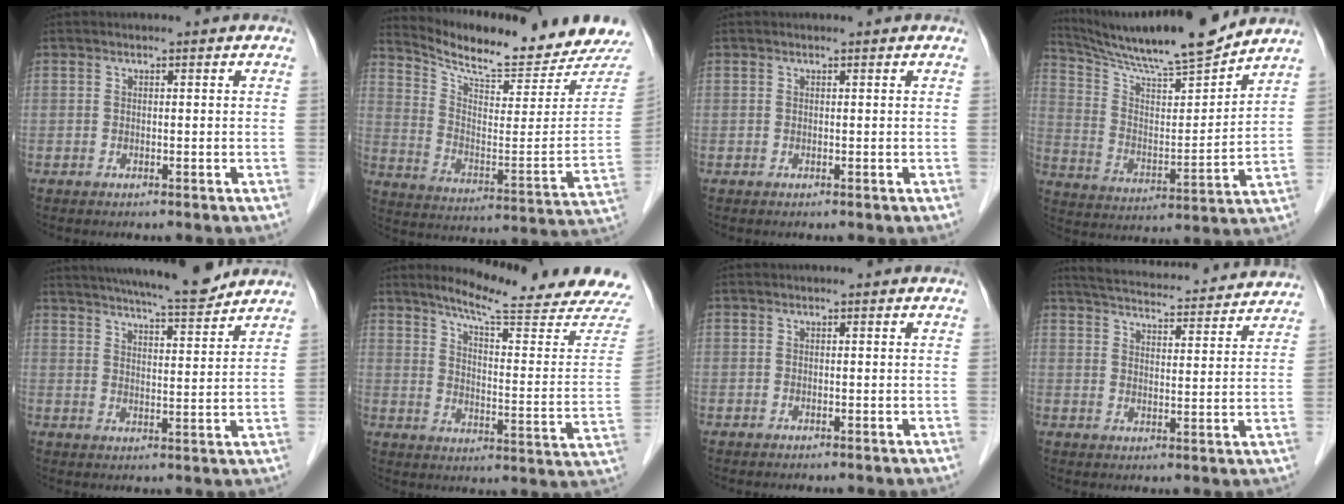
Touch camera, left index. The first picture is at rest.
{"total": 17.7, "force": [17.2, 0.7, 4.2], "torque": [-0.083, -0.087, 0.244]}
{"total": 0.6, "force": [0.6, 0.0, 0.1], "torque": [-0.006, 0.005, 0.010]}
{"total": 17.4, "force": [16.0, 0.2, 7.0], "torque": [-0.127, -0.008, 0.265]}
{"total": 13.7, "force": [12.3, 0.7, 5.8], "torque": [-0.095, 0.000, 0.177]}
{"total": 19.1, "force": [17.5, -0.7, 7.6], "torque": [-0.116, -0.088, 0.222]}
{"total": 0.0}
{"total": 22.4, "force": [20.9, 3.4, 7.2], "torque": [-0.119, 0.007, 0.271]}